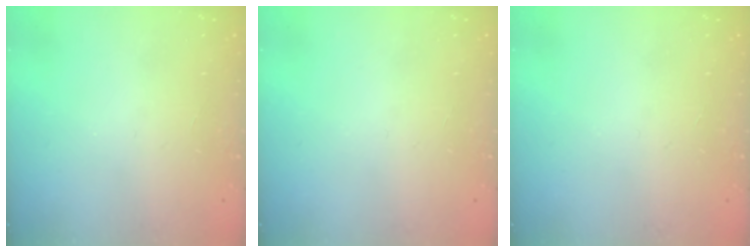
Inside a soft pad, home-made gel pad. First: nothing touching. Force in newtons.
{"total": 0.0}
{"total": 0.0}